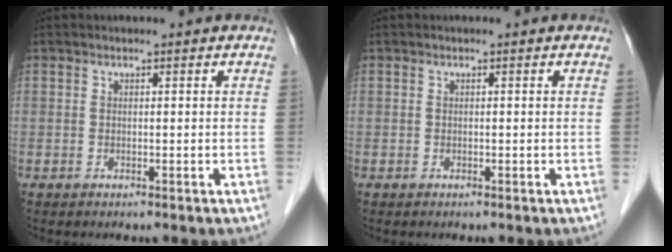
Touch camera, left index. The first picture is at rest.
{"total": 0.0}